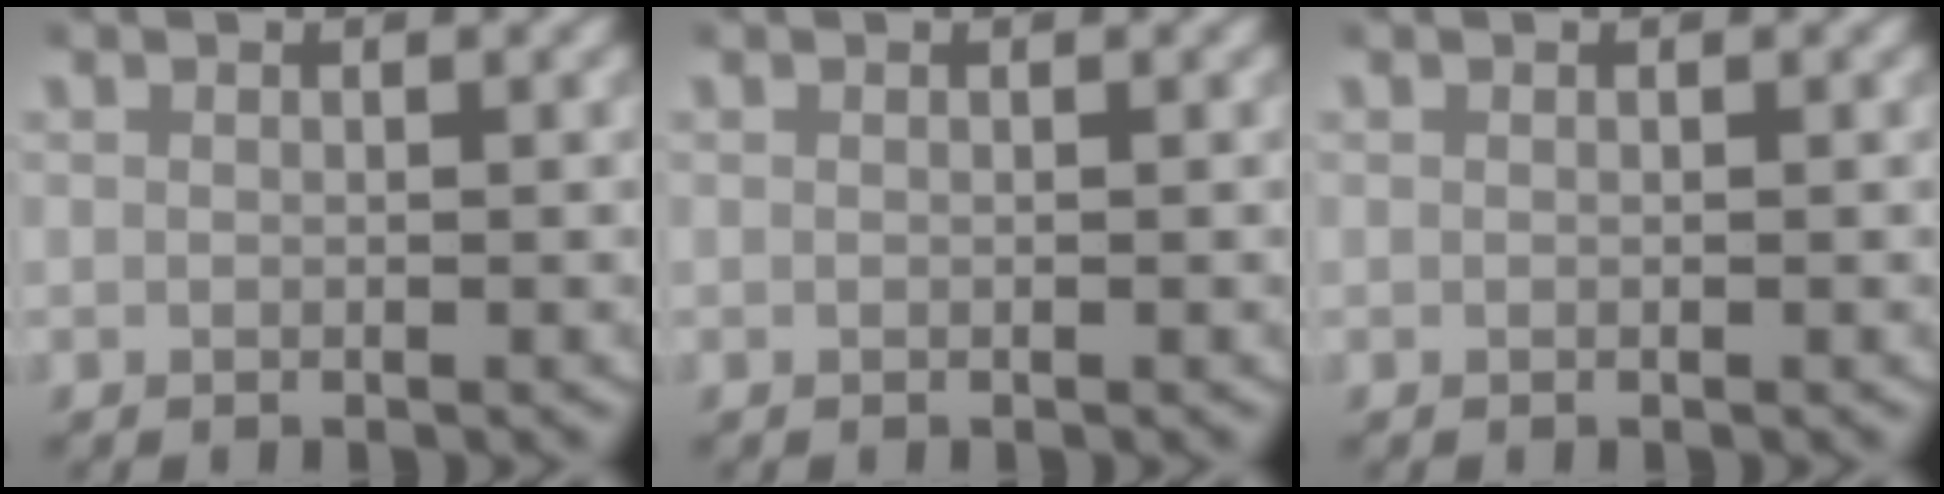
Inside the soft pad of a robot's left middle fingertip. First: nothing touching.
{"total": 0.0}
{"total": 0.0}